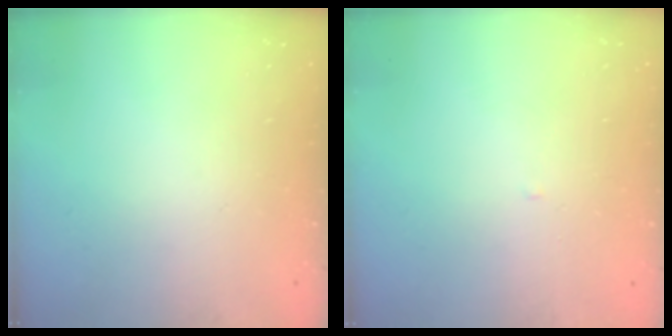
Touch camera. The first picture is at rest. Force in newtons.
{"total": 1.6, "press": 1.6, "slide": 0.3}